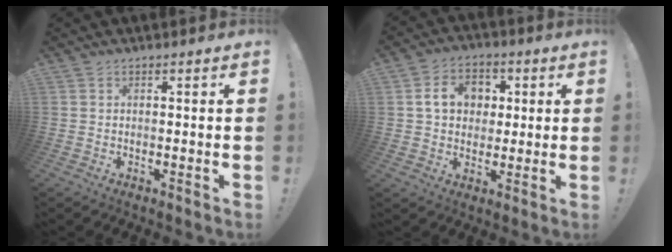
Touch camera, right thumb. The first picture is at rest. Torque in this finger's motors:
{"motor_torque": [1.20, 1.05, 0.34, -0.02, 0.05]}